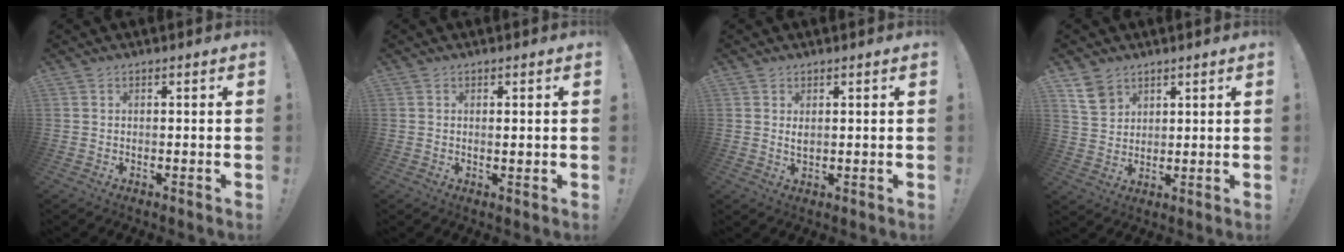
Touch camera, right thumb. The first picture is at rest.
{"total": 1.3, "force": [0.4, 0.4, 1.1], "torque": [-0.014, -0.004, 0.005]}
{"total": 1.5, "force": [0.7, 0.6, 1.2], "torque": [-0.016, -0.003, 0.011]}
{"total": 7.8, "force": [5.0, 5.6, 2.2], "torque": [-0.024, -0.031, 0.099]}